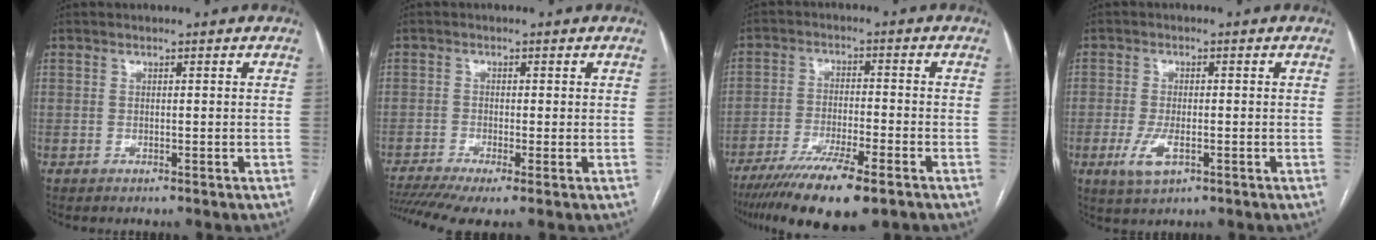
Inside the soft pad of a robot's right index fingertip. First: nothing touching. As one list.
[{"total": 6.9, "force": [-4.3, 1.2, 5.2], "torque": [-0.101, -0.007, -0.081]}, {"total": 13.0, "force": [-9.0, 2.0, 9.1], "torque": [-0.161, -0.029, -0.150]}, {"total": 4.7, "force": [-1.7, 1.9, 3.9], "torque": [-0.084, -0.006, -0.027]}]